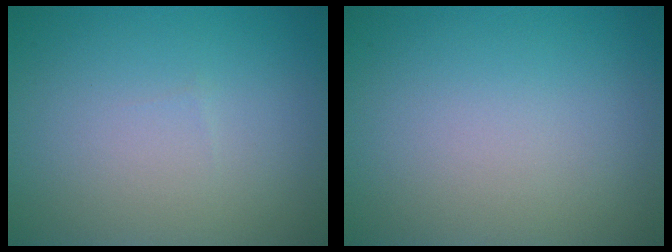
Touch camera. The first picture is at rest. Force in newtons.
{"total": 0.0}